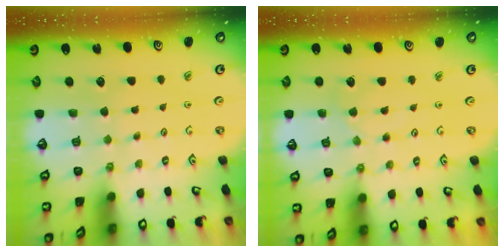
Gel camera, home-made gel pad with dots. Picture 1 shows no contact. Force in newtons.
{"total": 2.3, "press": 2.3, "slide": 0.4}